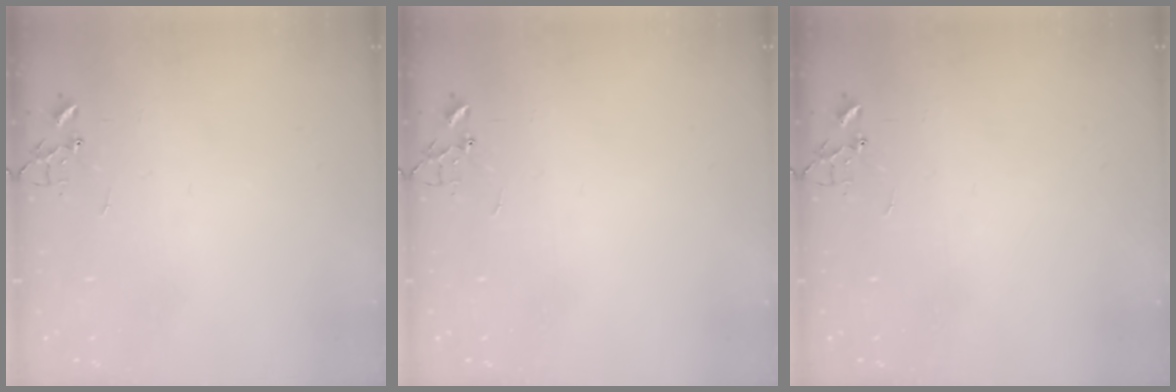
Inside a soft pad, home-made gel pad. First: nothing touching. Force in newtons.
{"total": 0.0}
{"total": 0.0}